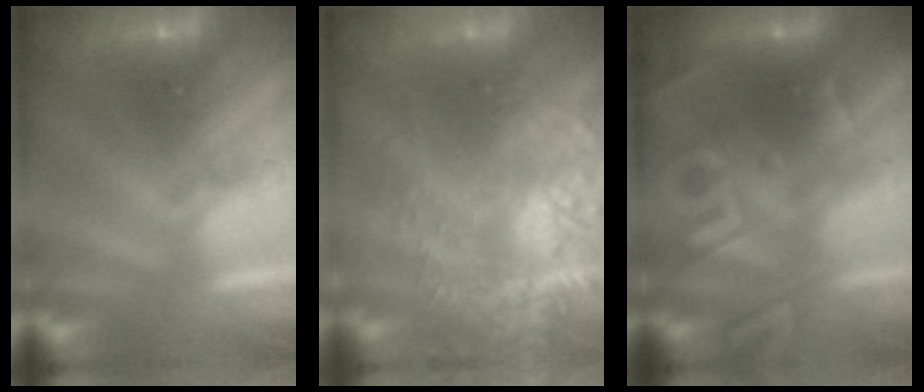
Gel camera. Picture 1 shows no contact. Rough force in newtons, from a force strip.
{"total": 7.1}
{"total": 2.8}